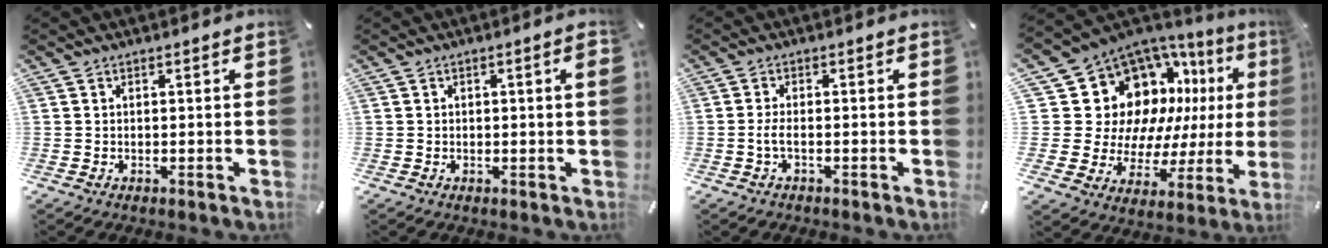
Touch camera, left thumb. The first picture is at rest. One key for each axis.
{"total": 1.8, "fx": 0.1, "fy": 0.4, "fz": 1.7, "tx": -0.022, "ty": -0.004, "tz": -0.002}
{"total": 2.7, "fx": -0.9, "fy": 0.9, "fz": 2.4, "tx": -0.056, "ty": -0.001, "tz": -0.020}
{"total": 19.5, "fx": 8.2, "fy": 14.6, "fz": 10.0, "tx": -0.144, "ty": -0.081, "tz": 0.179}